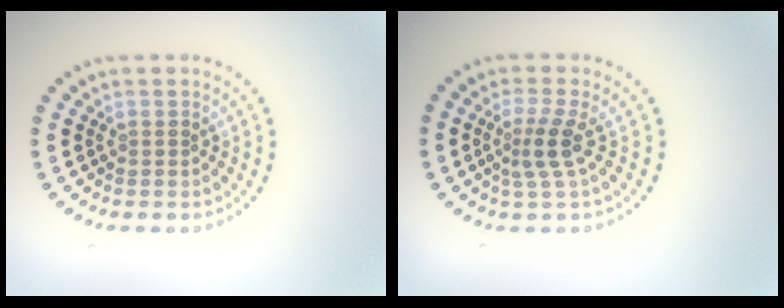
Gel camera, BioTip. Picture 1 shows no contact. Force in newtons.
{"total": 2.5, "press": 1.8, "slide": 1.7}